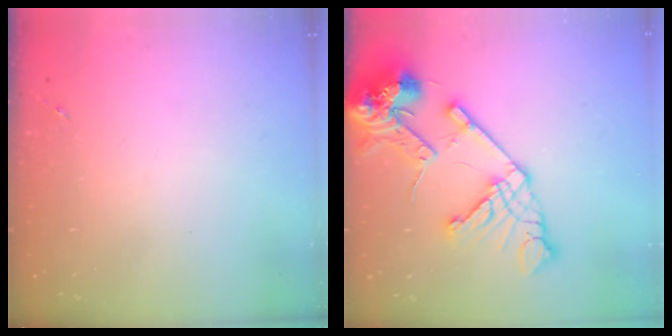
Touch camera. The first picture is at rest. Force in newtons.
{"total": 20.8, "press": 20.7, "slide": 2.5}